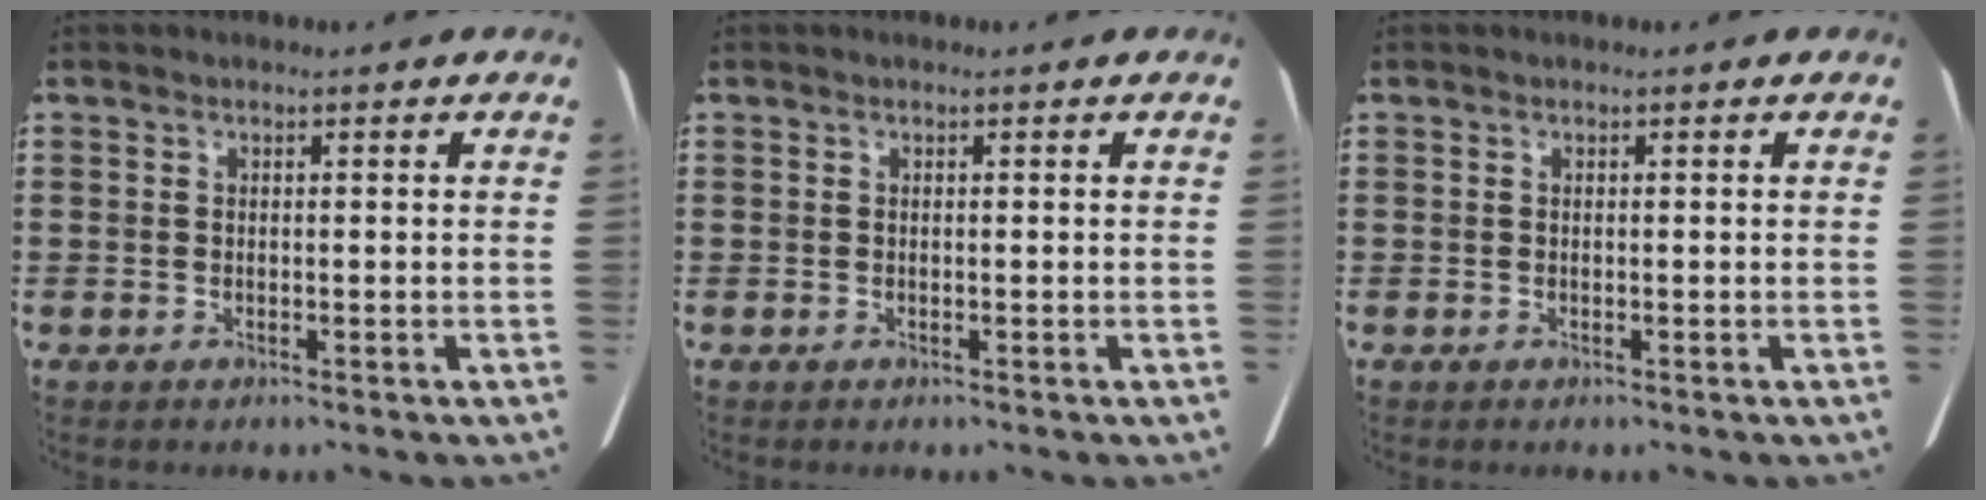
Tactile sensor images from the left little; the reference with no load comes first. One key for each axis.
{"total": 0.0}
{"total": 0.0}